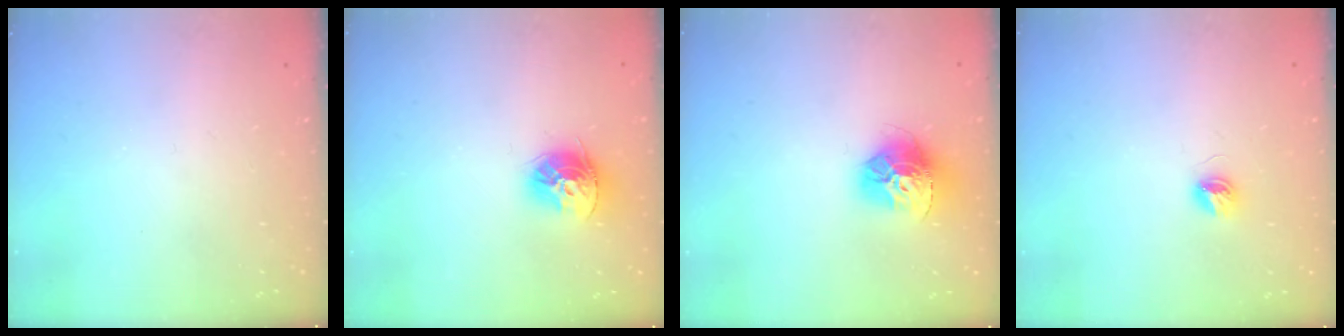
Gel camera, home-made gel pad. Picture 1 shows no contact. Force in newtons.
{"total": 12.2, "press": 12.1, "slide": 1.1}
{"total": 14.5, "press": 14.4, "slide": 1.6}
{"total": 4.3, "press": 4.3, "slide": 0.4}